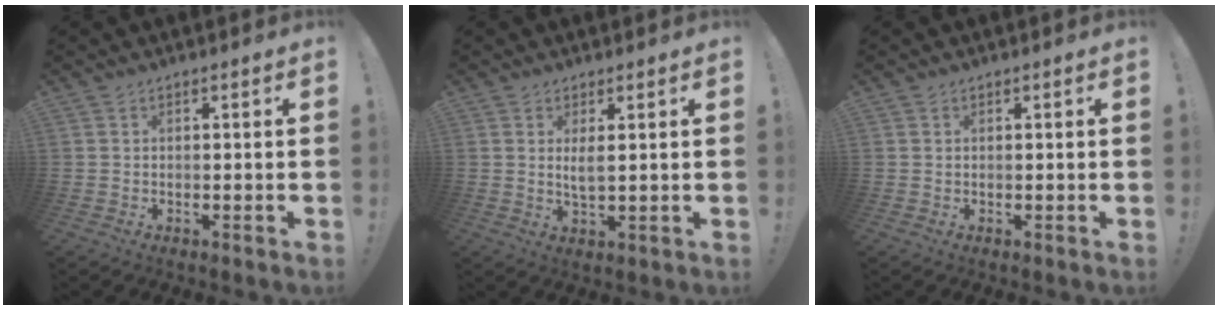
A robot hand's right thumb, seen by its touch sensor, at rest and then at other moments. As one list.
[{"total": 3.7, "force": [1.1, 0.8, 3.4], "torque": [-0.059, -0.008, 0.018]}, {"total": 0.0}]